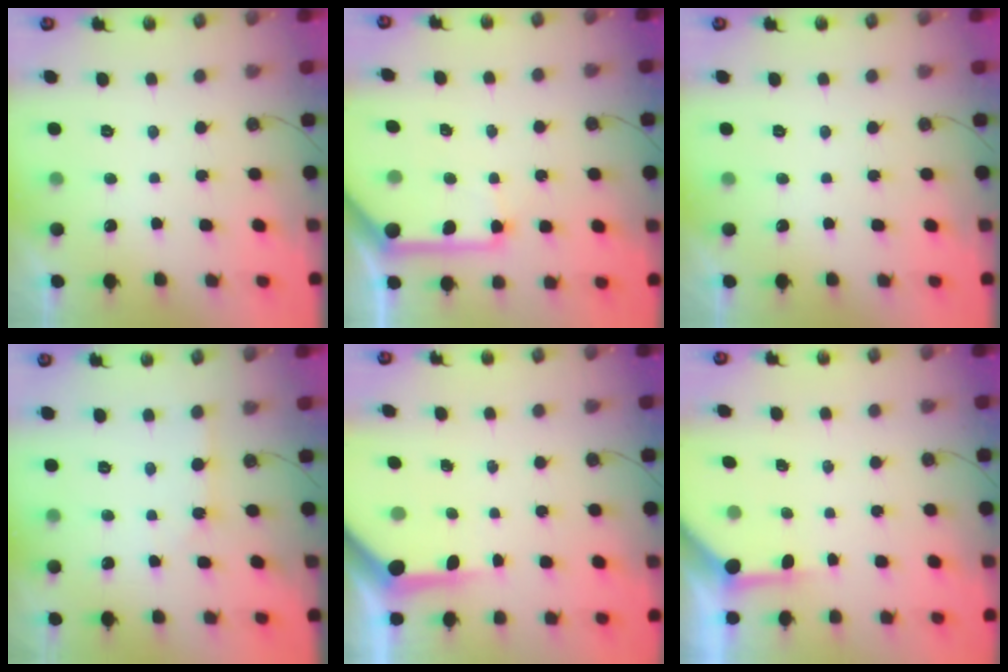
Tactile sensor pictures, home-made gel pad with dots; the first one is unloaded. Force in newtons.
{"total": 11.3, "press": 11.3, "slide": 0.8}
{"total": 0.0}
{"total": 2.9, "press": 2.9, "slide": 0.4}
{"total": 5.2, "press": 5.2, "slide": 0.2}
{"total": 3.9, "press": 3.9, "slide": 0.4}